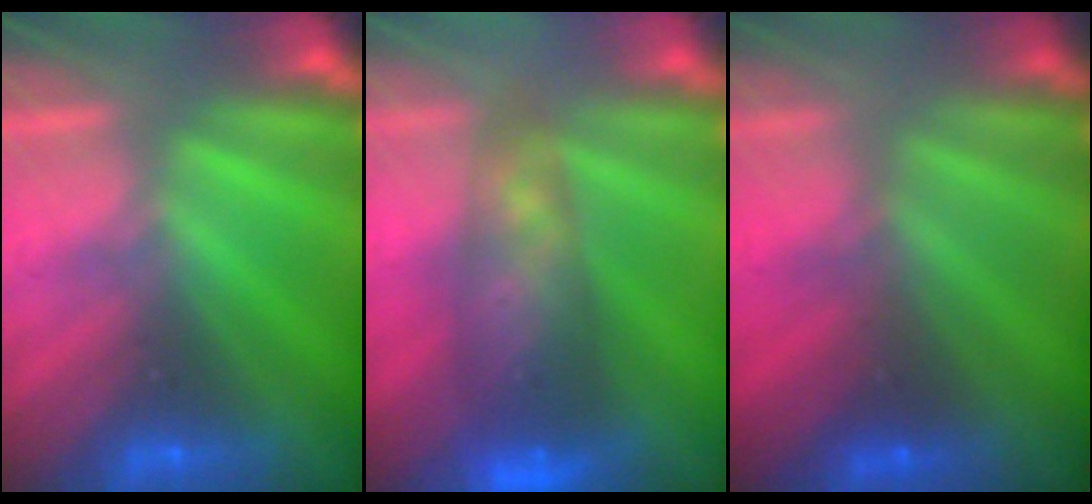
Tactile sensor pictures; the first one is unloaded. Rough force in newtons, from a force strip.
{"total": 10.6}
{"total": 1.6}